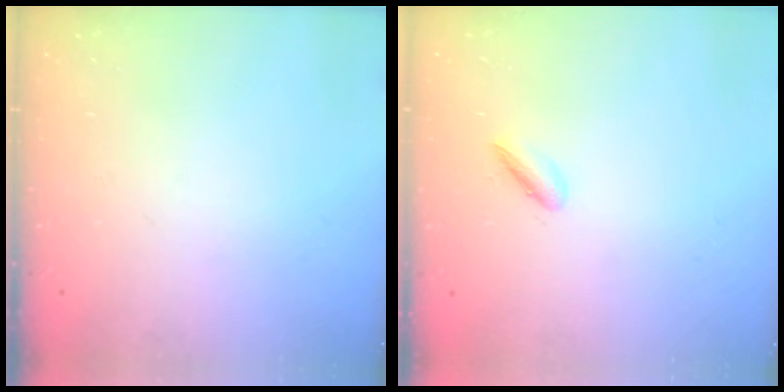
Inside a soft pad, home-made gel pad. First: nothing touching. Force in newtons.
{"total": 2.8, "press": 2.8, "slide": 0.6}